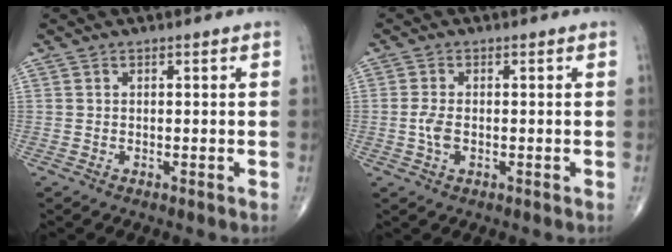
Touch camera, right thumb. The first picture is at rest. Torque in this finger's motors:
{"motor_torque": [0.05, -0.41, 0.08, 0.11, 0.00]}